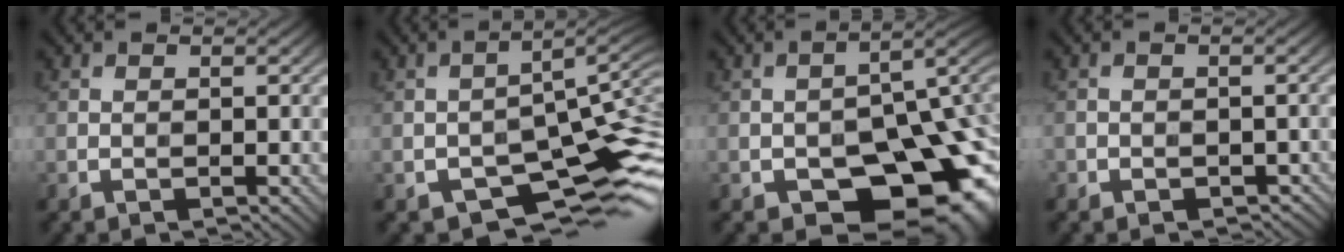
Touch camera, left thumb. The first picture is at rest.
{"total": 10.7, "force": [-5.1, 4.8, 8.0], "torque": [-0.122, -0.022, -0.081]}
{"total": 17.2, "force": [-7.2, 9.7, 12.2], "torque": [-0.154, -0.013, -0.090]}
{"total": 2.7, "force": [-1.6, 2.1, 0.6], "torque": [-0.005, 0.003, -0.020]}